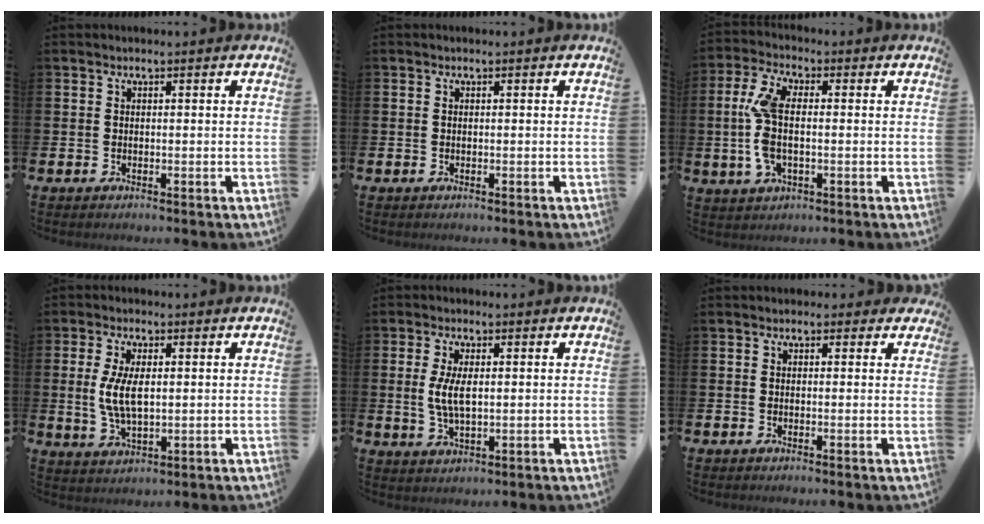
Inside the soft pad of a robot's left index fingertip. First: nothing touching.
{"total": 0.0}
{"total": 7.6, "force": [0.3, 3.6, 6.7], "torque": [-0.152, 0.009, 0.003]}
{"total": 5.8, "force": [0.9, 2.7, 5.1], "torque": [-0.092, 0.003, 0.014]}
{"total": 4.8, "force": [0.8, 2.0, 4.3], "torque": [-0.077, 0.003, 0.009]}
{"total": 0.7, "force": [0.2, 0.6, 0.2], "torque": [-0.003, 0.010, 0.002]}